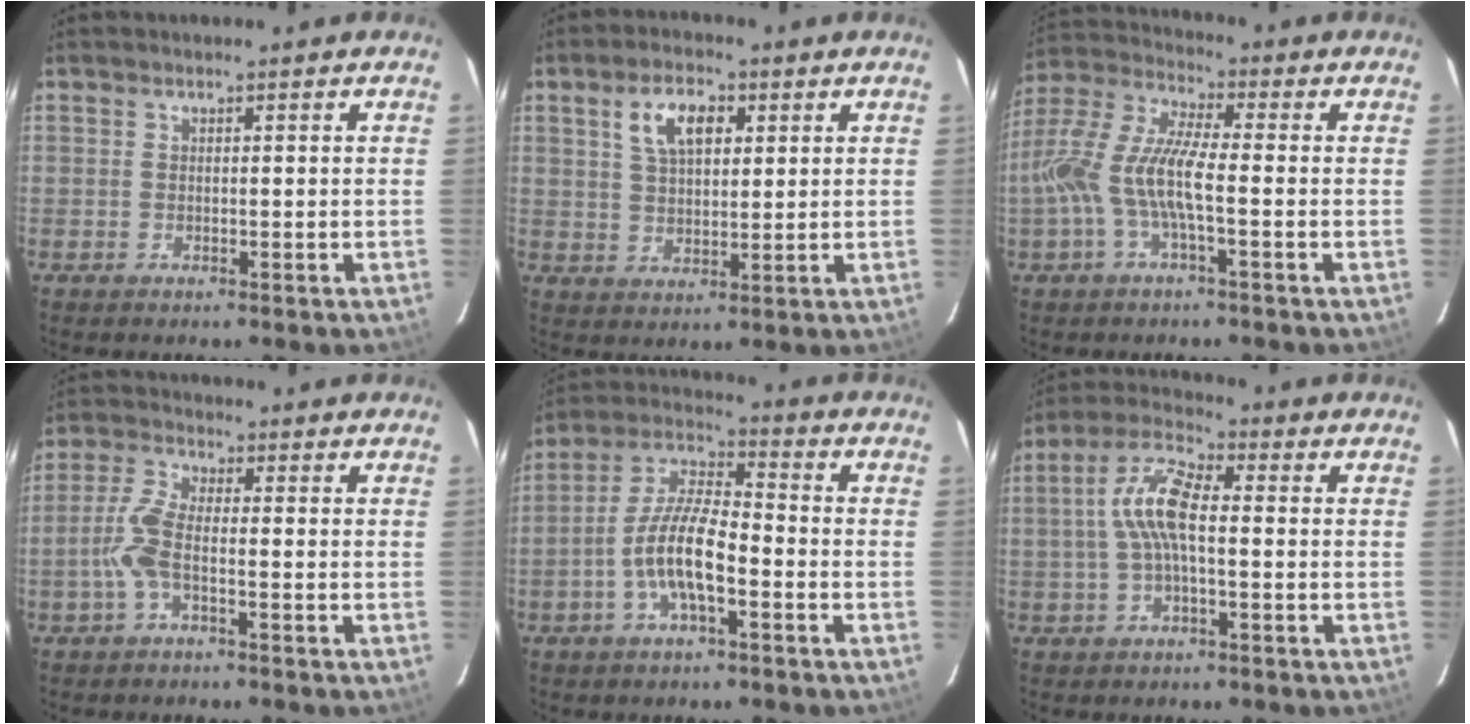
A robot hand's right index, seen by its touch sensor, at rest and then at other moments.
{"total": 7.5, "force": [3.0, 3.8, 5.7], "torque": [-0.106, 0.017, 0.056]}
{"total": 12.0, "force": [-2.7, 2.6, 11.4], "torque": [-0.242, 0.005, -0.054]}
{"total": 5.5, "force": [-1.9, 1.2, 5.0], "torque": [-0.119, 0.008, -0.041]}
{"total": 10.4, "force": [-3.9, 3.0, 9.2], "torque": [-0.193, 0.007, -0.074]}
{"total": 8.5, "force": [-0.3, 2.7, 8.1], "torque": [-0.173, 0.018, -0.009]}